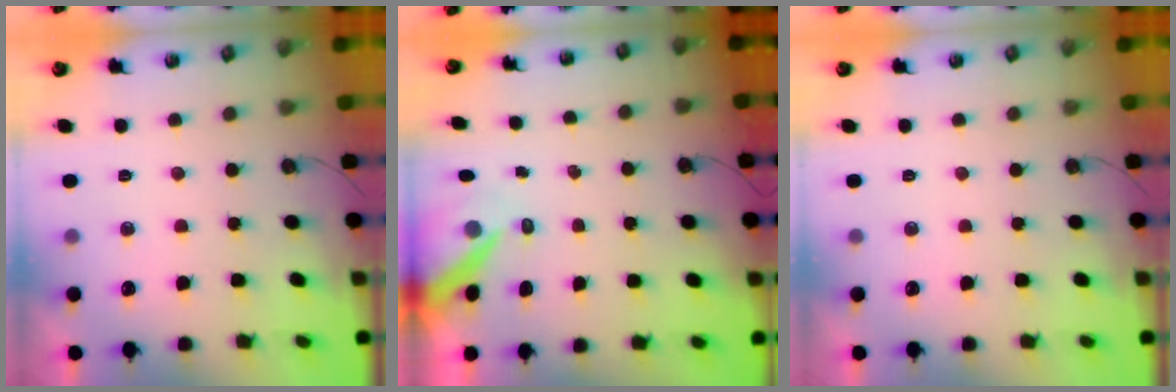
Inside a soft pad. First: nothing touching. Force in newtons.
{"total": 7.8, "press": 7.8, "slide": 0.8}
{"total": 0.0}